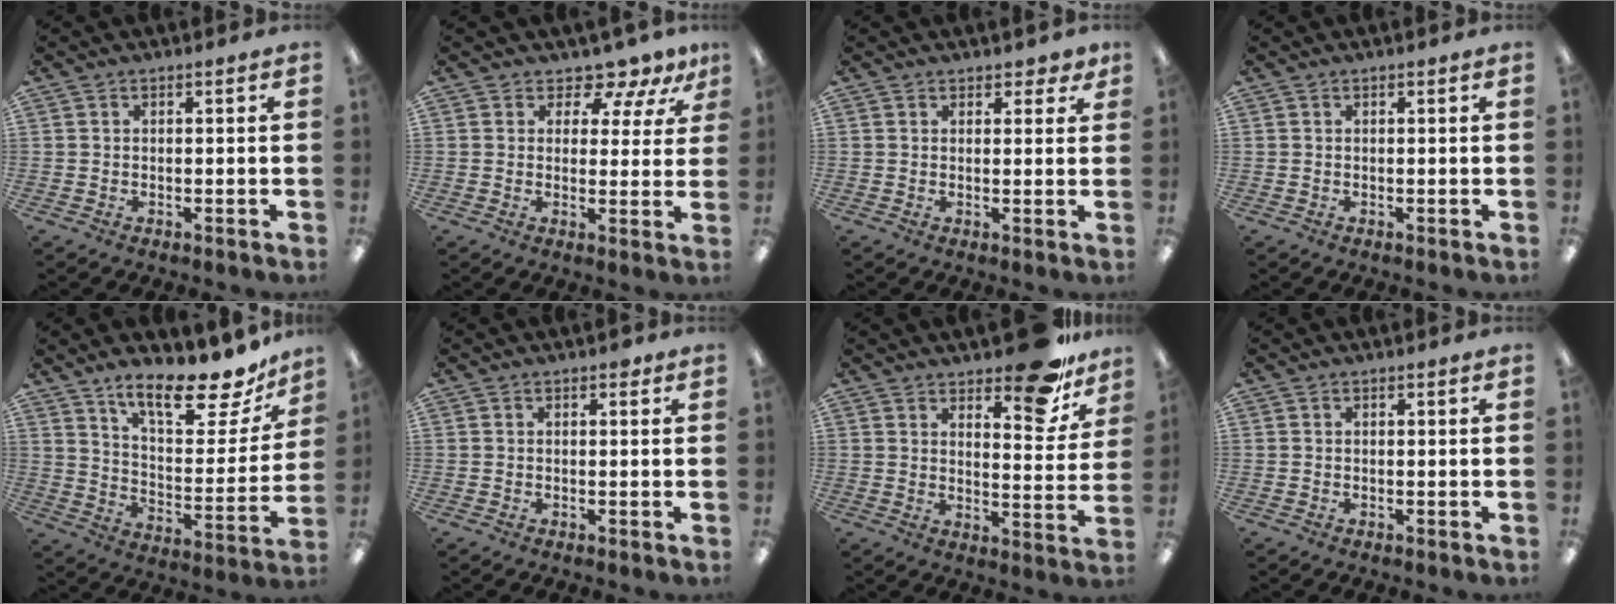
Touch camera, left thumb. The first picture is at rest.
{"total": 7.0, "force": [5.8, 3.1, 2.5], "torque": [-0.035, -0.044, 0.103]}
{"total": 2.5, "force": [2.0, 1.4, 0.7], "torque": [0.000, -0.003, 0.035]}
{"total": 0.0}
{"total": 18.2, "force": [14.2, 5.3, 10.1], "torque": [-0.155, -0.101, 0.238]}
{"total": 1.0, "force": [0.6, 0.5, 0.6], "torque": [-0.005, -0.001, 0.008]}
{"total": 13.6, "force": [10.1, 5.2, 7.5], "torque": [-0.086, -0.067, 0.170]}
{"total": 0.0}